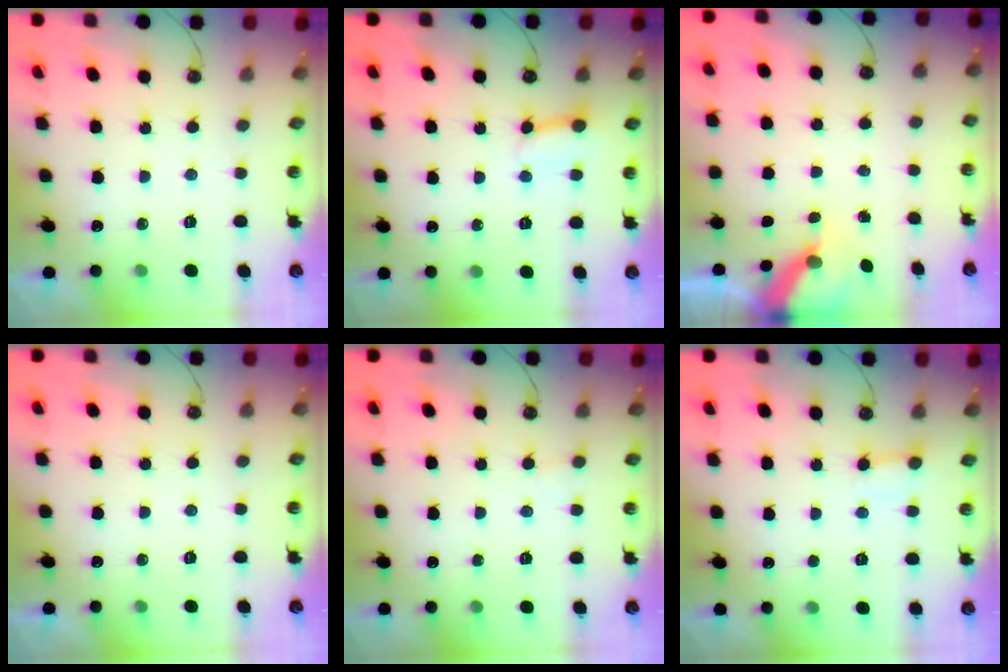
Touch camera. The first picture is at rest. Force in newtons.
{"total": 2.6, "press": 2.6, "slide": 0.1}
{"total": 5.9, "press": 5.9, "slide": 0.6}
{"total": 0.0}
{"total": 2.9, "press": 2.9, "slide": 0.2}
{"total": 2.6, "press": 2.6, "slide": 0.2}